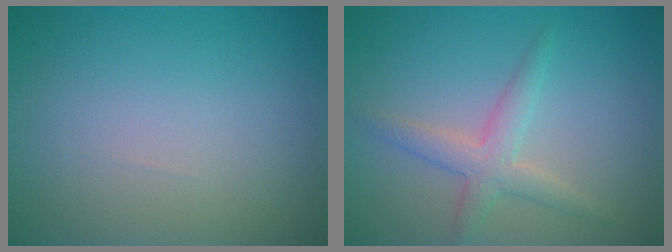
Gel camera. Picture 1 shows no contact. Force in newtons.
{"total": 2.8, "press": 2.8, "slide": 0.1}